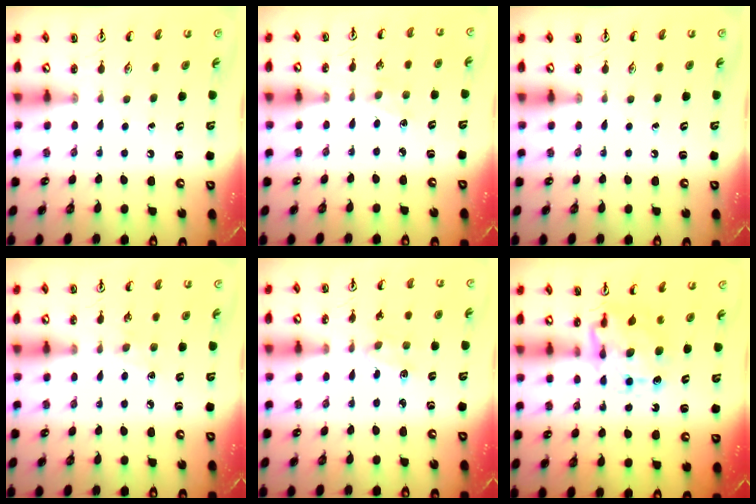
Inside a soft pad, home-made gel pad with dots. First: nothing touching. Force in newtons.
{"total": 2.9, "press": 2.9, "slide": 0.4}
{"total": 0.0}
{"total": 3.9, "press": 3.9, "slide": 0.5}
{"total": 2.0, "press": 2.0, "slide": 0.4}
{"total": 8.9, "press": 8.9, "slide": 0.7}